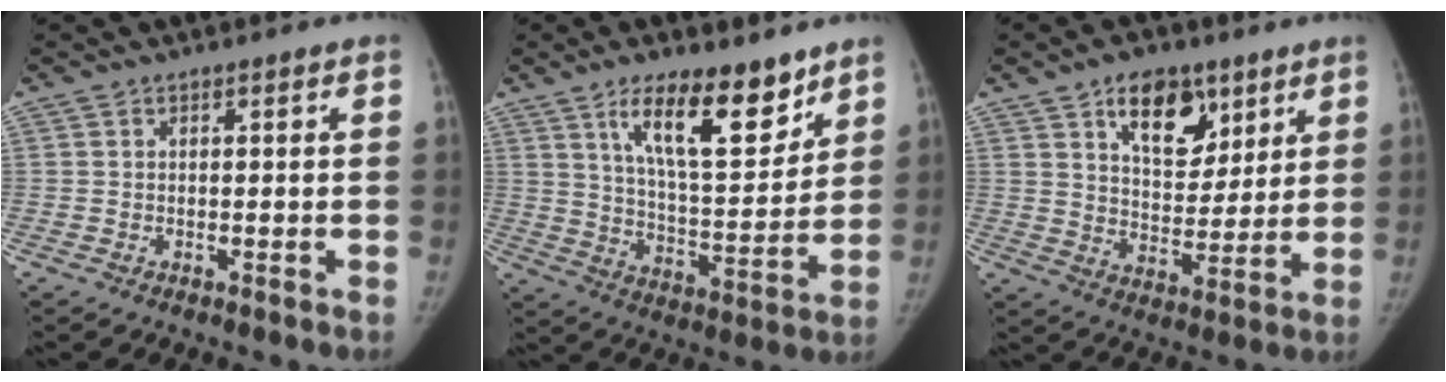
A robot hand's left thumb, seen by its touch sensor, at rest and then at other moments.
{"total": 16.0, "force": [10.1, 5.6, 11.1], "torque": [-0.140, -0.068, 0.176]}
{"total": 12.6, "force": [7.1, 7.4, 7.5], "torque": [-0.076, -0.039, 0.117]}